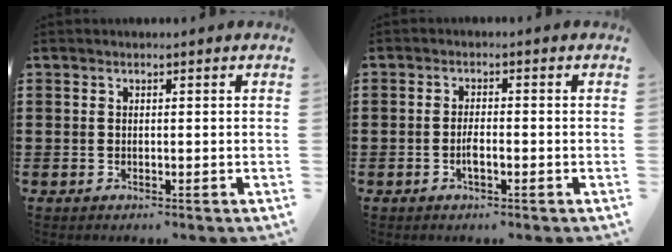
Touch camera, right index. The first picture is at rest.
{"total": 2.4, "force": [-0.9, 0.7, 2.1], "torque": [-0.046, -0.002, -0.019]}